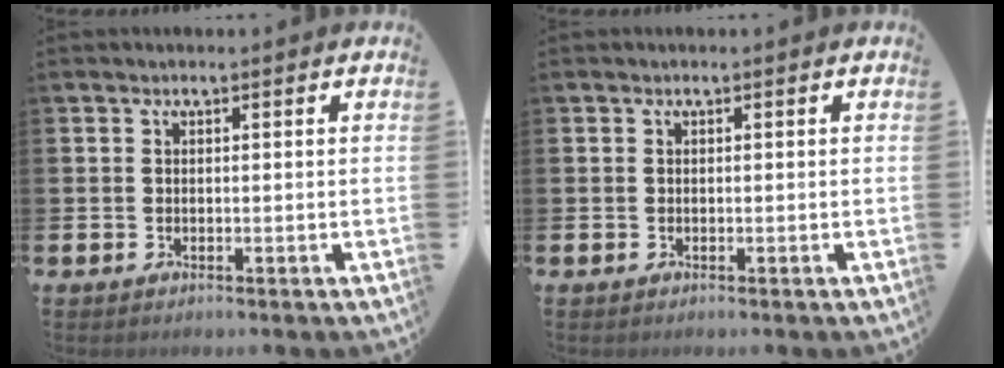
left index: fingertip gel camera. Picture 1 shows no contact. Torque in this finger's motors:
{"motor_torque": [0.00, 0.00, -0.02, 0.01]}